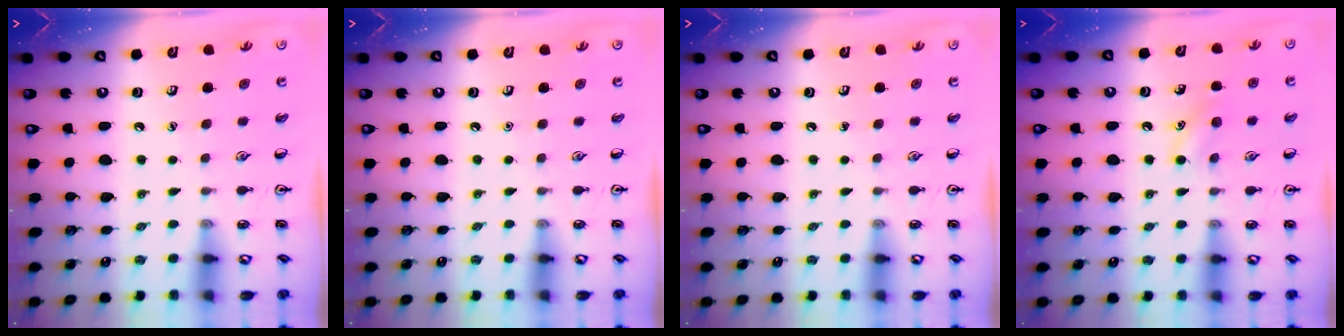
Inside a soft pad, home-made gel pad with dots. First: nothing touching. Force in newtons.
{"total": 0.0}
{"total": 0.0}
{"total": 7.7, "press": 7.5, "slide": 1.7}